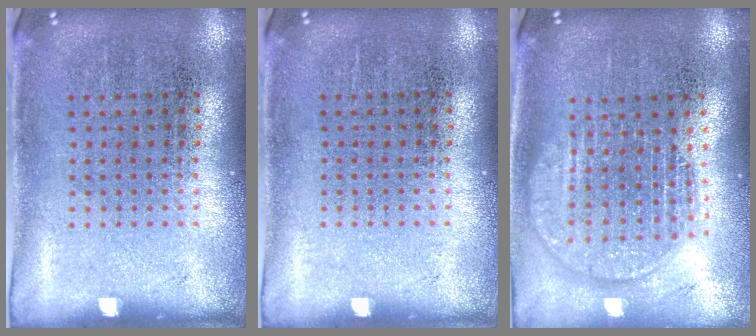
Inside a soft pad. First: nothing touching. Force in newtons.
{"total": 0.0}
{"total": 1.8, "press": 1.6, "slide": 0.9}